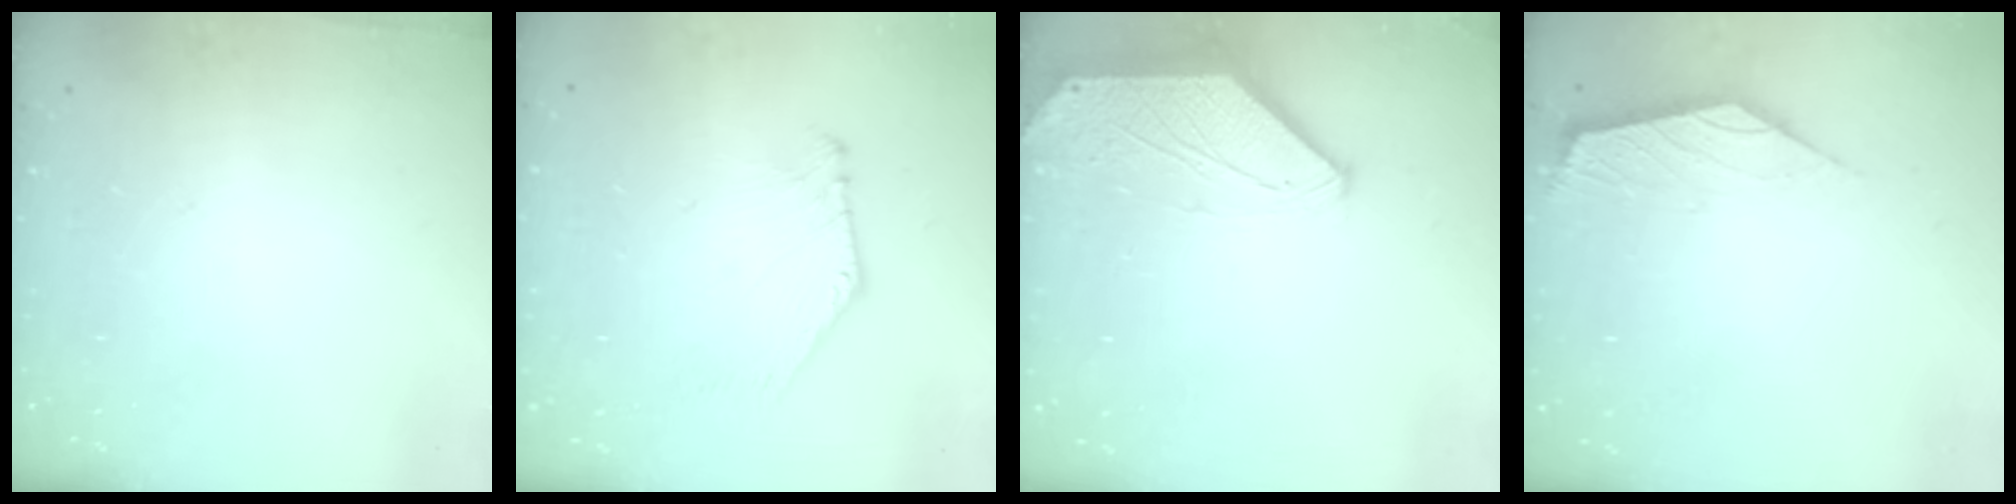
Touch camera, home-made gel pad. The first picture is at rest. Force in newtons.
{"total": 1.0, "press": 1.0, "slide": 0.0}
{"total": 0.0}
{"total": 2.5, "press": 2.4, "slide": 0.6}